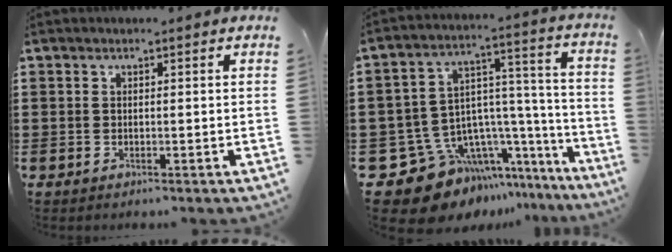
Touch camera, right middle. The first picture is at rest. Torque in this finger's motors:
{"motor_torque": [1.57, -0.57, 0.12, 0.05]}